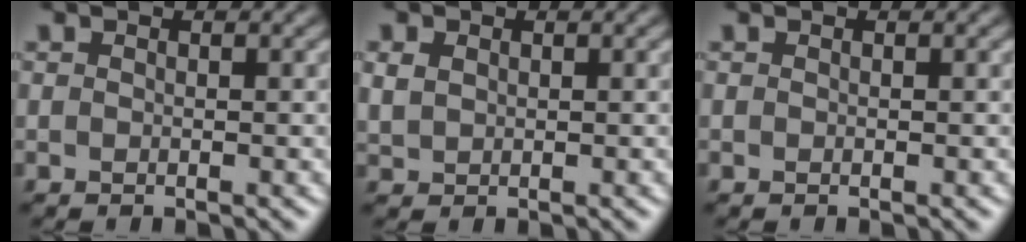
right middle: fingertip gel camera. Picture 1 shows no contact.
{"total": 1.6, "force": [0.6, 1.2, 0.8], "torque": [-0.019, 0.002, 0.015]}
{"total": 0.0}